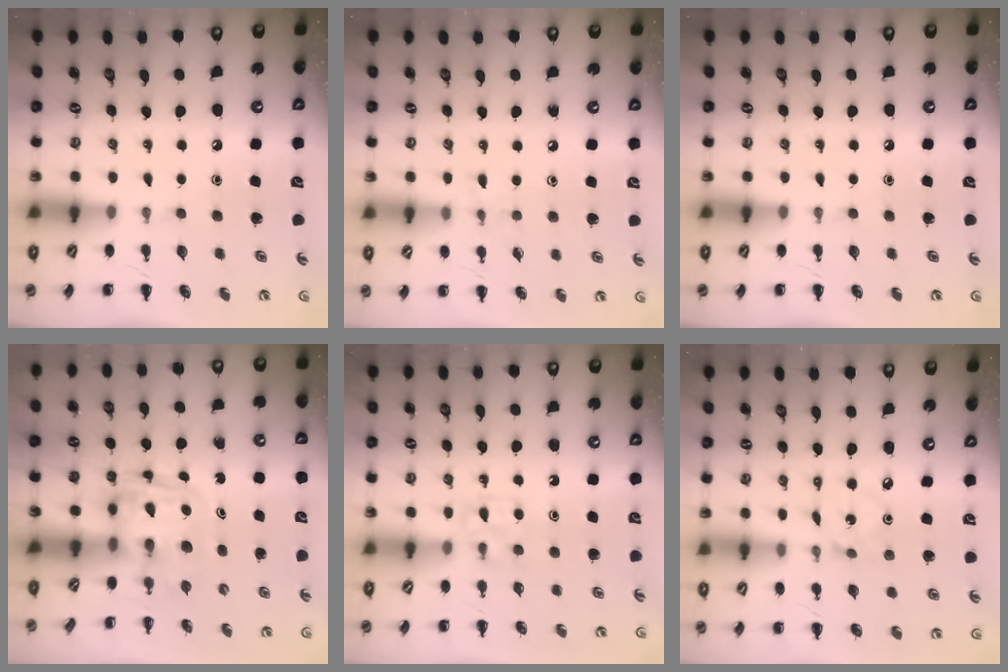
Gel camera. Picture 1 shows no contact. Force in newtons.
{"total": 5.8, "press": 5.5, "slide": 1.9}
{"total": 0.0}
{"total": 2.6, "press": 2.6, "slide": 0.2}
{"total": 5.4, "press": 5.2, "slide": 1.5}
{"total": 2.2, "press": 2.2, "slide": 0.4}